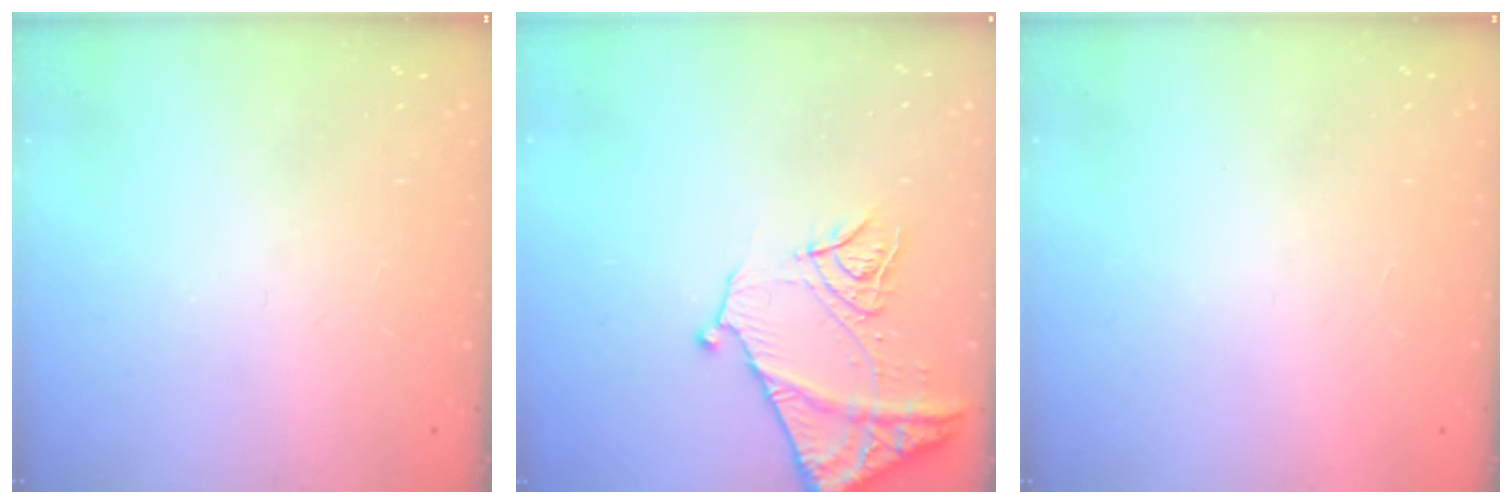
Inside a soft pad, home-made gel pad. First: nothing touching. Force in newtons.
{"total": 11.9, "press": 11.8, "slide": 1.4}
{"total": 1.5, "press": 1.5, "slide": 0.1}